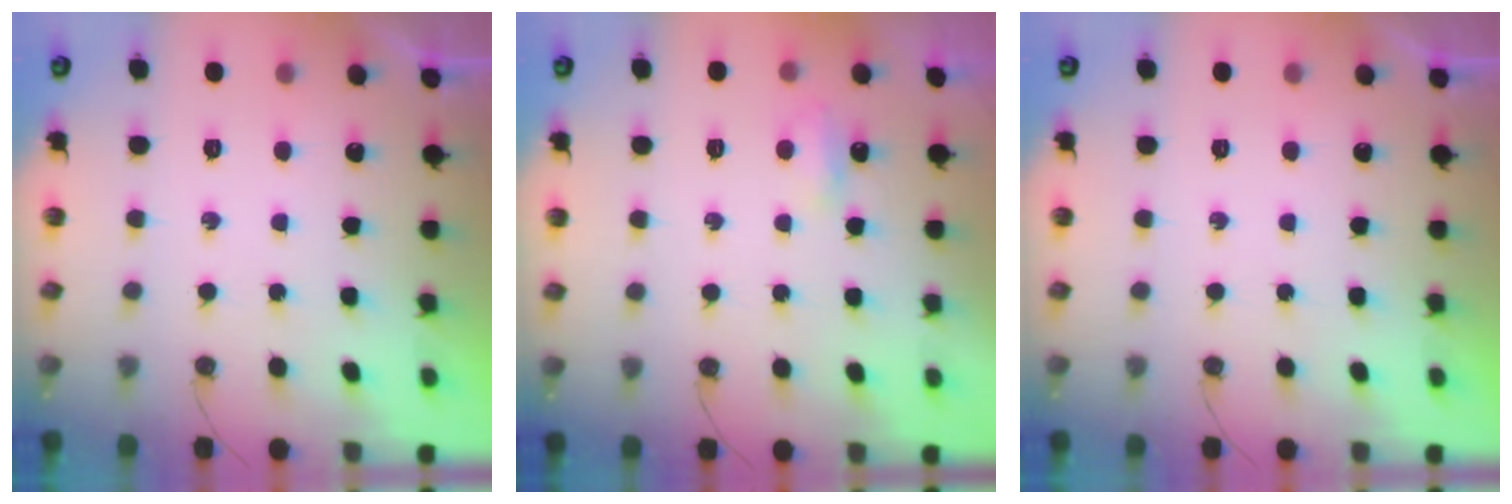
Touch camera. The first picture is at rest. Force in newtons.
{"total": 2.9, "press": 2.9, "slide": 0.6}
{"total": 0.0}